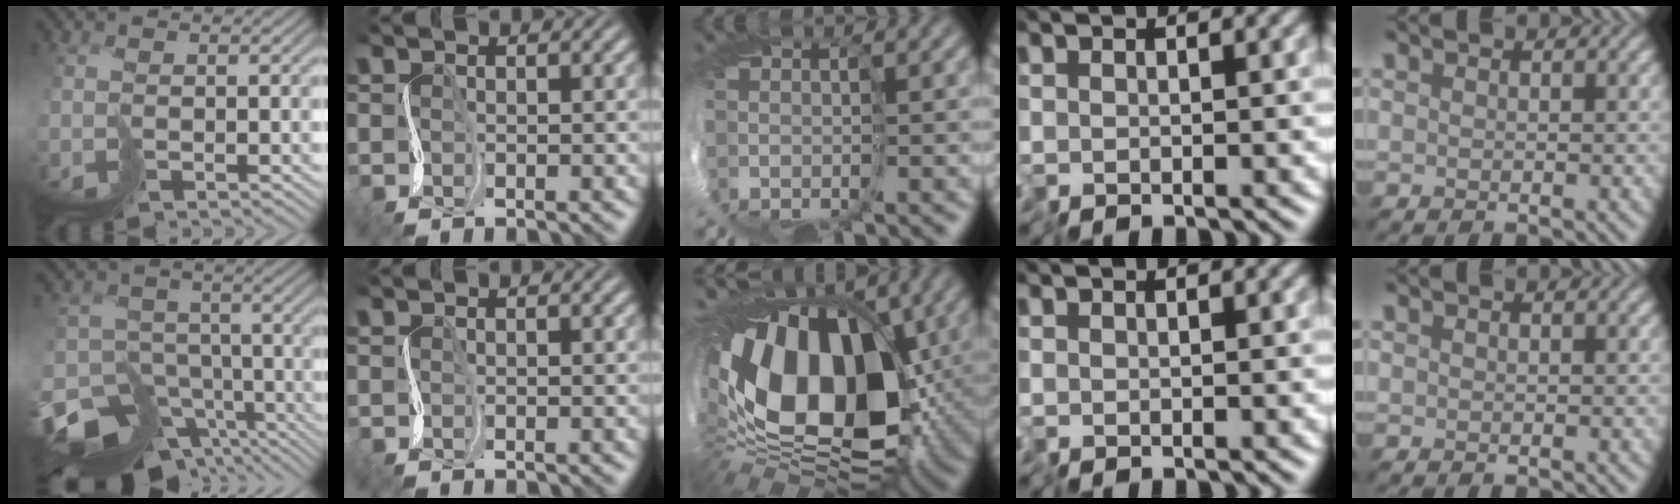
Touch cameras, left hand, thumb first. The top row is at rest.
{"thumb": {"total": 14.1, "force": [-9.0, 8.9, 6.2], "torque": [-0.158, -0.036, -0.120]}, "middle": {"total": 15.7, "force": [2.1, 10.7, 11.3], "torque": [-0.218, -0.007, 0.034]}}